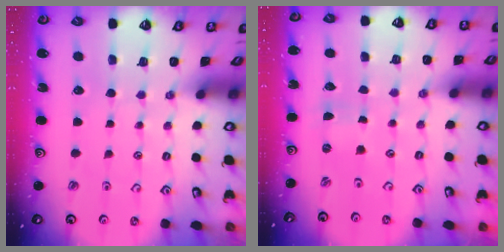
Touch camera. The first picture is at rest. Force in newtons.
{"total": 0.0}